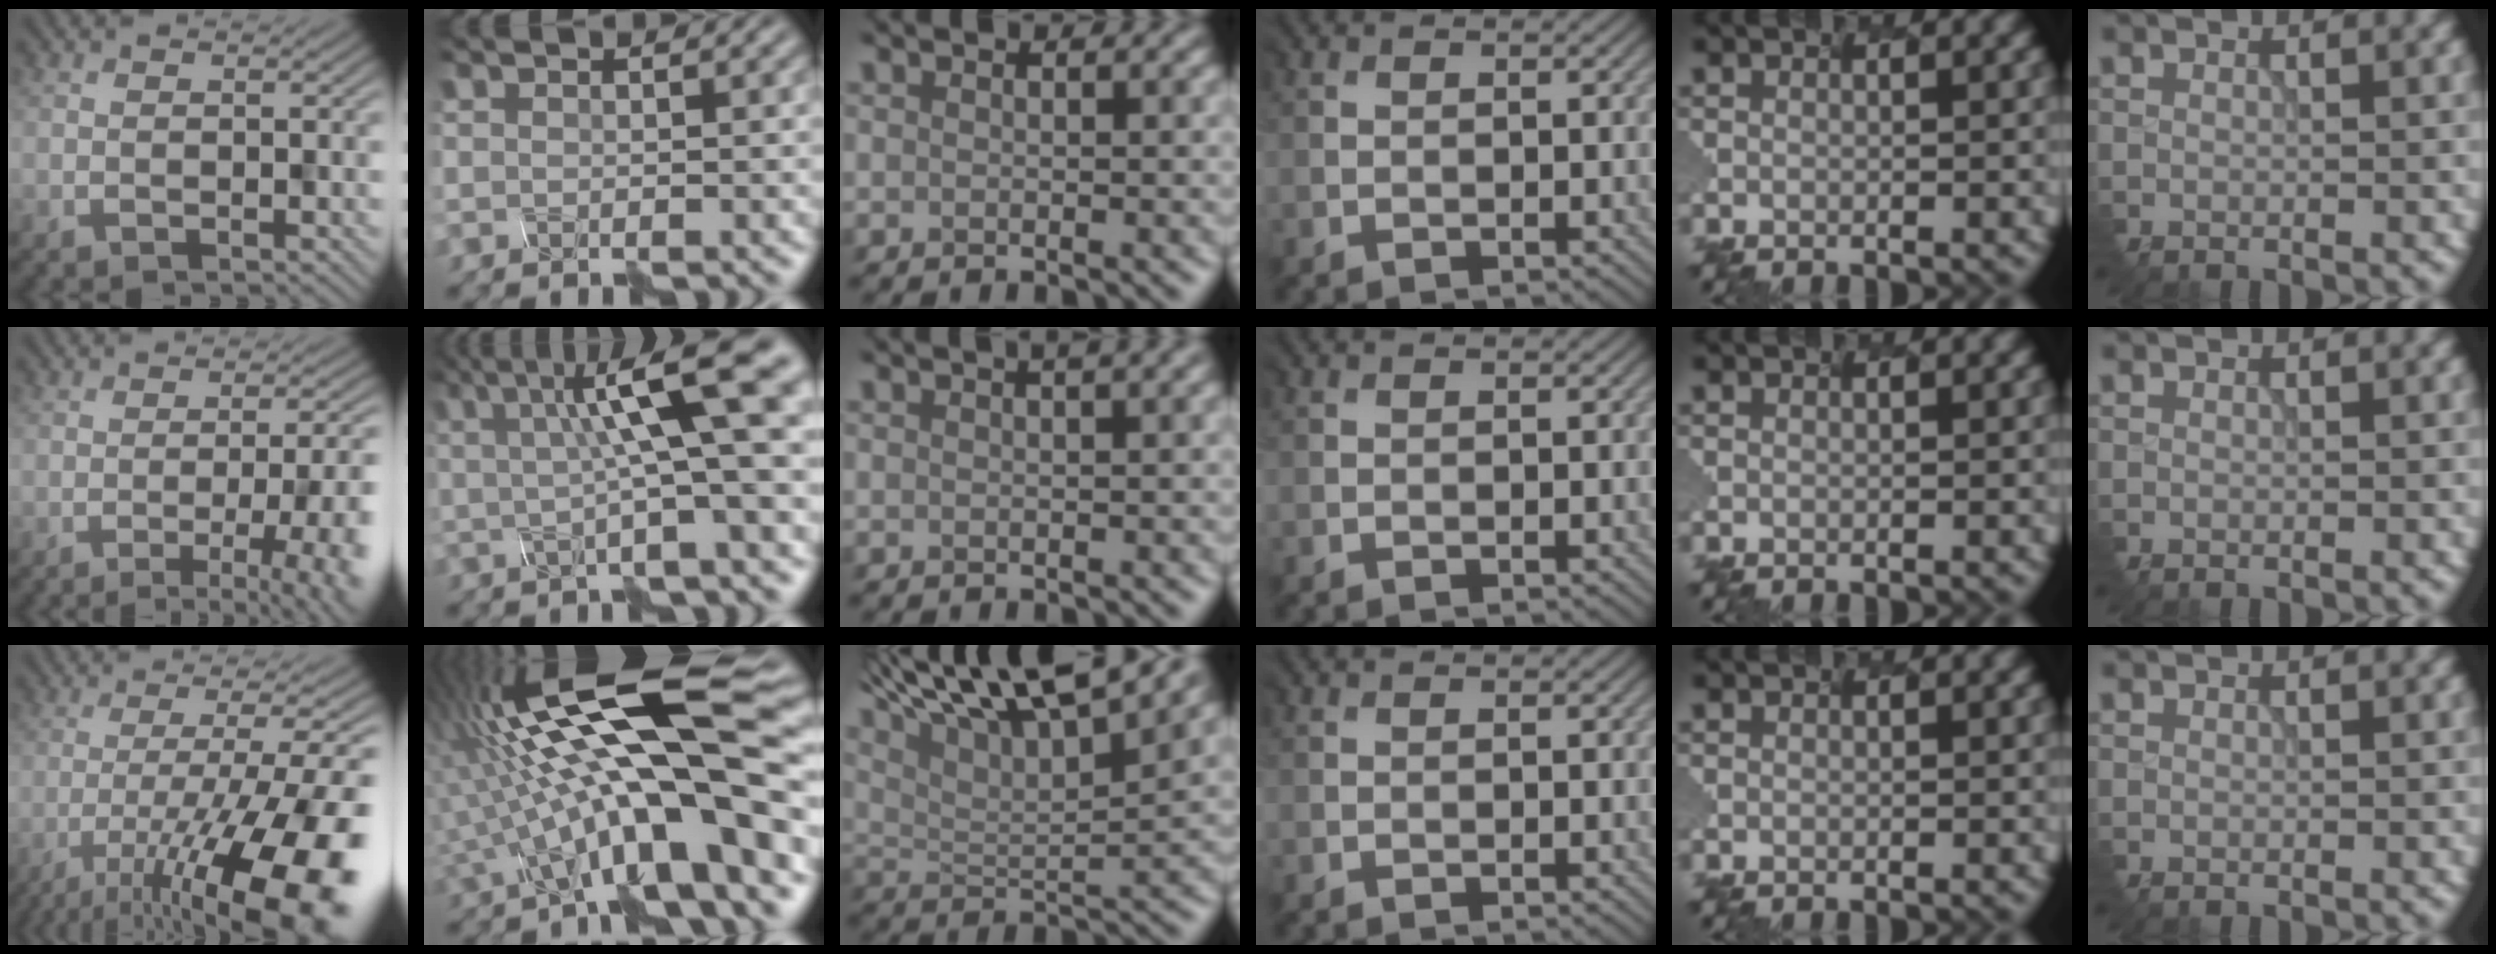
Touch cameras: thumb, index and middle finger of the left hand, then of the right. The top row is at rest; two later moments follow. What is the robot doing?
{"motion": "shake", "object": "plastic piggy bank"}